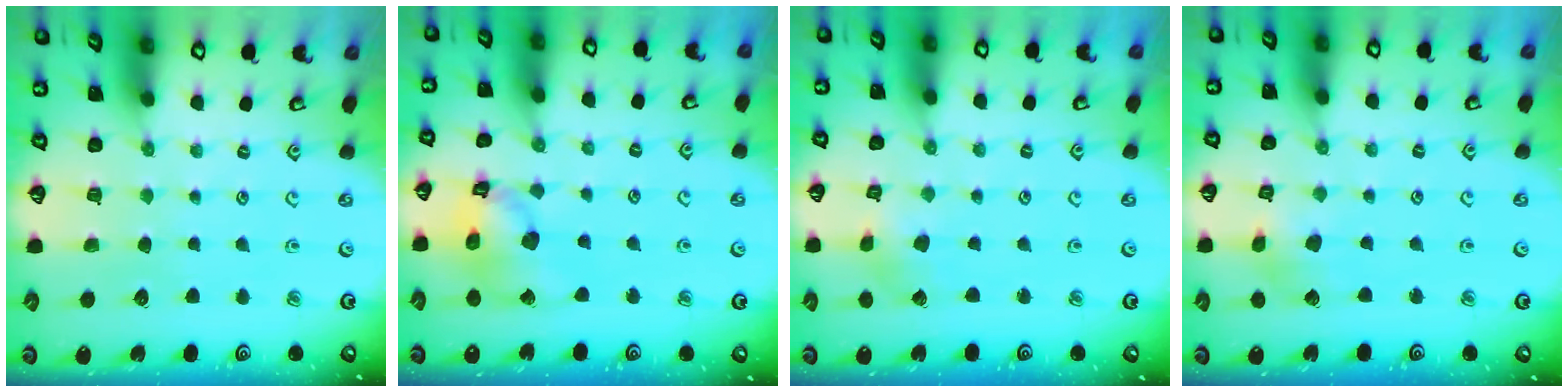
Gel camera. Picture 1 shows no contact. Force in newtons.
{"total": 13.5, "press": 13.4, "slide": 1.8}
{"total": 1.6, "press": 1.6, "slide": 0.1}
{"total": 4.0, "press": 4.0, "slide": 0.6}